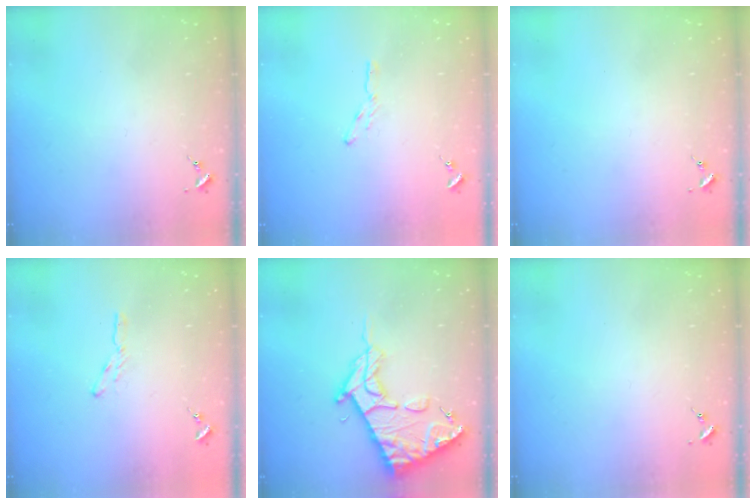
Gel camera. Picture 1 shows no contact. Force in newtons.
{"total": 3.1, "press": 3.1, "slide": 0.3}
{"total": 0.0}
{"total": 3.4, "press": 3.3, "slide": 0.3}
{"total": 16.7, "press": 16.6, "slide": 1.9}
{"total": 0.0}